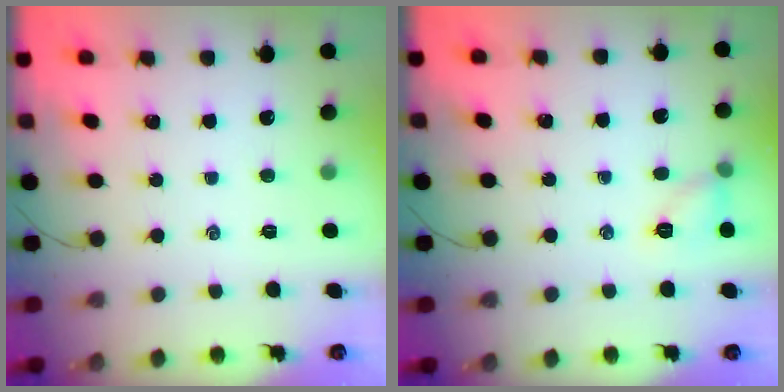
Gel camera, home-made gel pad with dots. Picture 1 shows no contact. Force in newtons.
{"total": 6.5, "press": 6.4, "slide": 0.8}